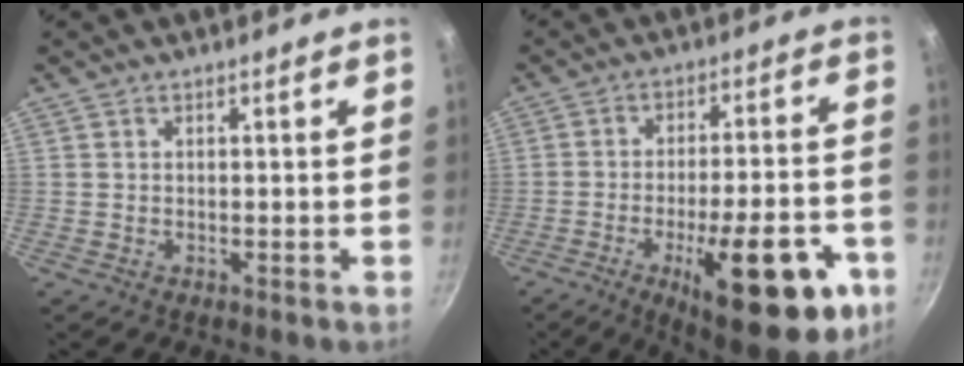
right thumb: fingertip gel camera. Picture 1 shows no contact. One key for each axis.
{"total": 21.8, "fx": -9.0, "fy": 7.6, "fz": 18.4, "tx": -0.212, "ty": 0.028, "tz": -0.120}